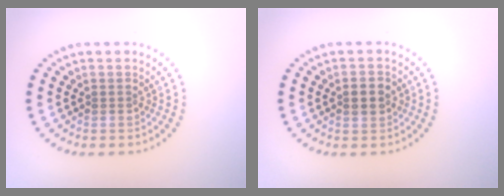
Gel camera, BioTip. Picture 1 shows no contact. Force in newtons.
{"total": 2.0, "press": 2.0, "slide": 0.1}